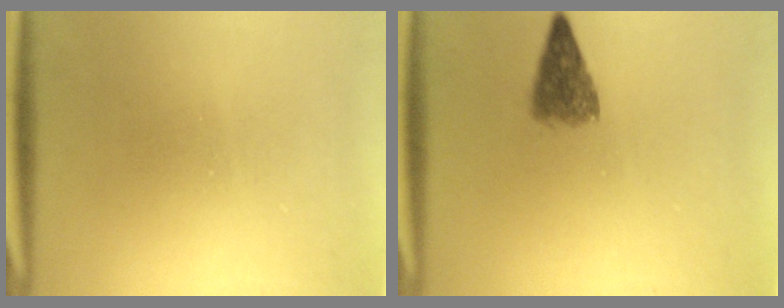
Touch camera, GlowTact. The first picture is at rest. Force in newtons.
{"total": 4.1}